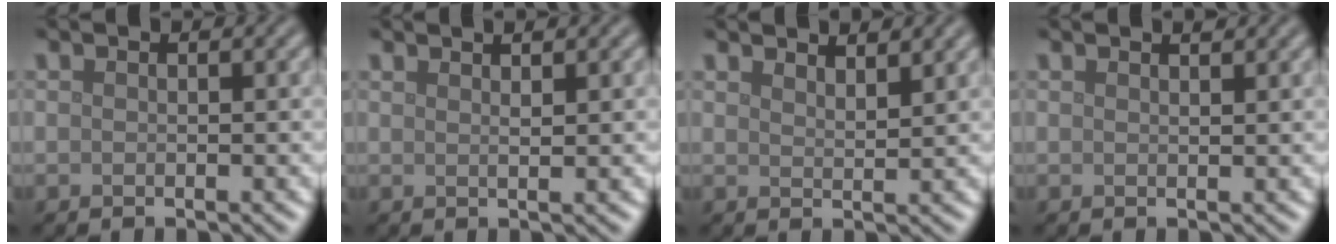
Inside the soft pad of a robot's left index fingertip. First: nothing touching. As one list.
[{"total": 2.0, "force": [1.3, 0.5, 1.3], "torque": [-0.006, 0.004, 0.004]}, {"total": 2.9, "force": [2.6, 0.6, 1.0], "torque": [-0.009, 0.008, 0.036]}, {"total": 0.9, "force": [0.8, 0.1, 0.3], "torque": [-0.002, 0.000, 0.013]}]